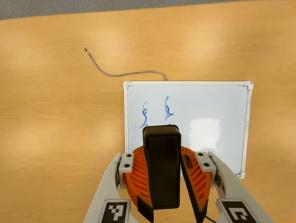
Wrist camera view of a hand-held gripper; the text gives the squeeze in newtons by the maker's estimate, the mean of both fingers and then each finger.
{"total": 9.3, "left": 9.5, "right": 9.1}